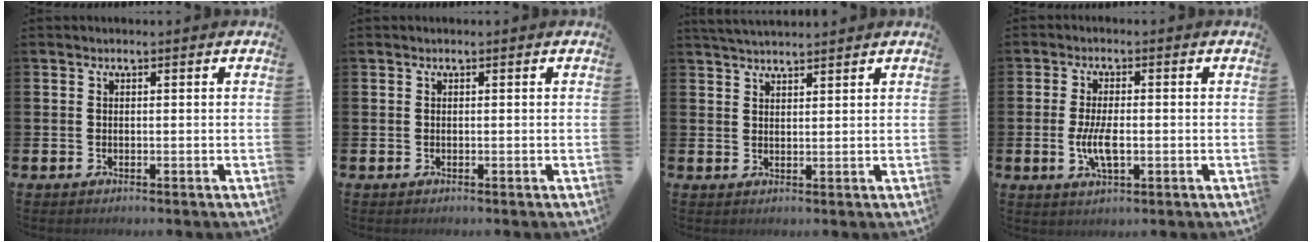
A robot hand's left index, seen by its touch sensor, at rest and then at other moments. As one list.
[{"total": 0.0}, {"total": 3.2, "force": [3.1, 0.4, 0.6], "torque": [-0.015, -0.013, 0.057]}, {"total": 4.9, "force": [-0.7, 2.0, 4.4], "torque": [-0.072, -0.004, -0.016]}]